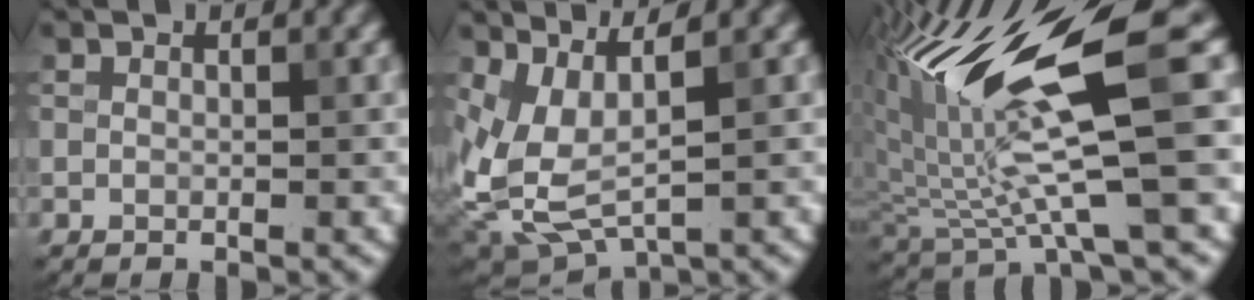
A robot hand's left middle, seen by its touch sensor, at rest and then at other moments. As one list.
[{"total": 5.3, "force": [1.1, 2.3, 4.7], "torque": [-0.121, -0.008, 0.030]}, {"total": 13.6, "force": [4.5, 2.7, 12.6], "torque": [-0.235, 0.008, 0.089]}]